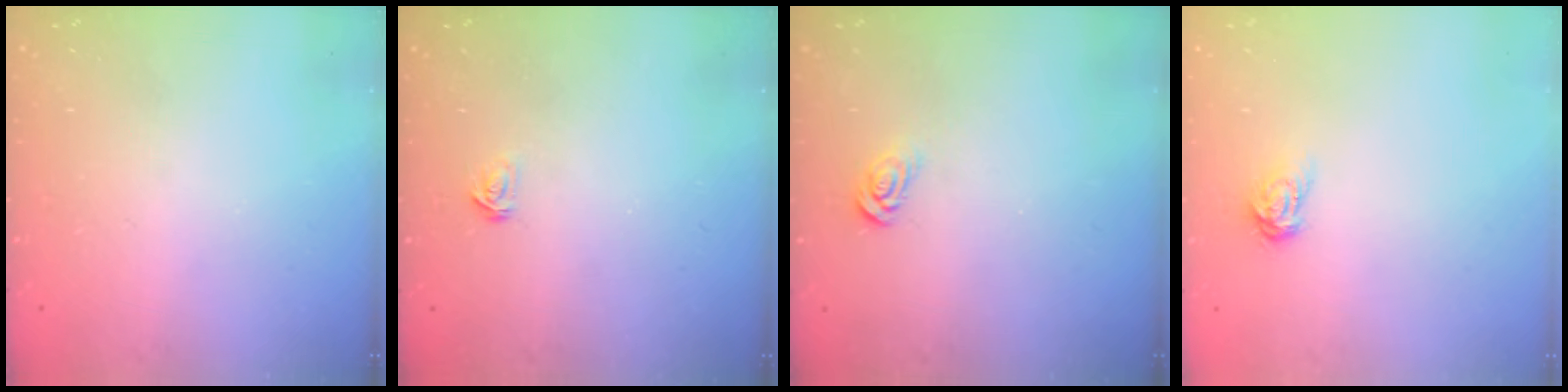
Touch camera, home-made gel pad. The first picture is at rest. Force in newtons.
{"total": 2.1, "press": 2.1, "slide": 0.2}
{"total": 4.3, "press": 4.3, "slide": 0.4}
{"total": 3.9, "press": 3.9, "slide": 0.4}